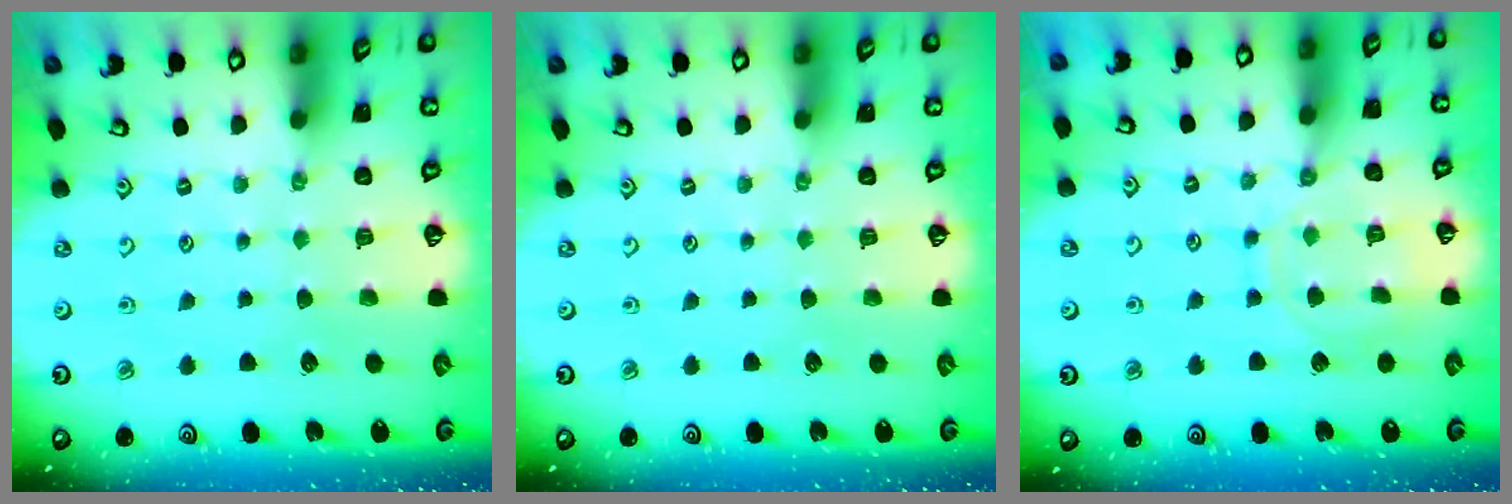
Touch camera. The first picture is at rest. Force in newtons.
{"total": 0.0}
{"total": 10.5, "press": 10.5, "slide": 0.7}